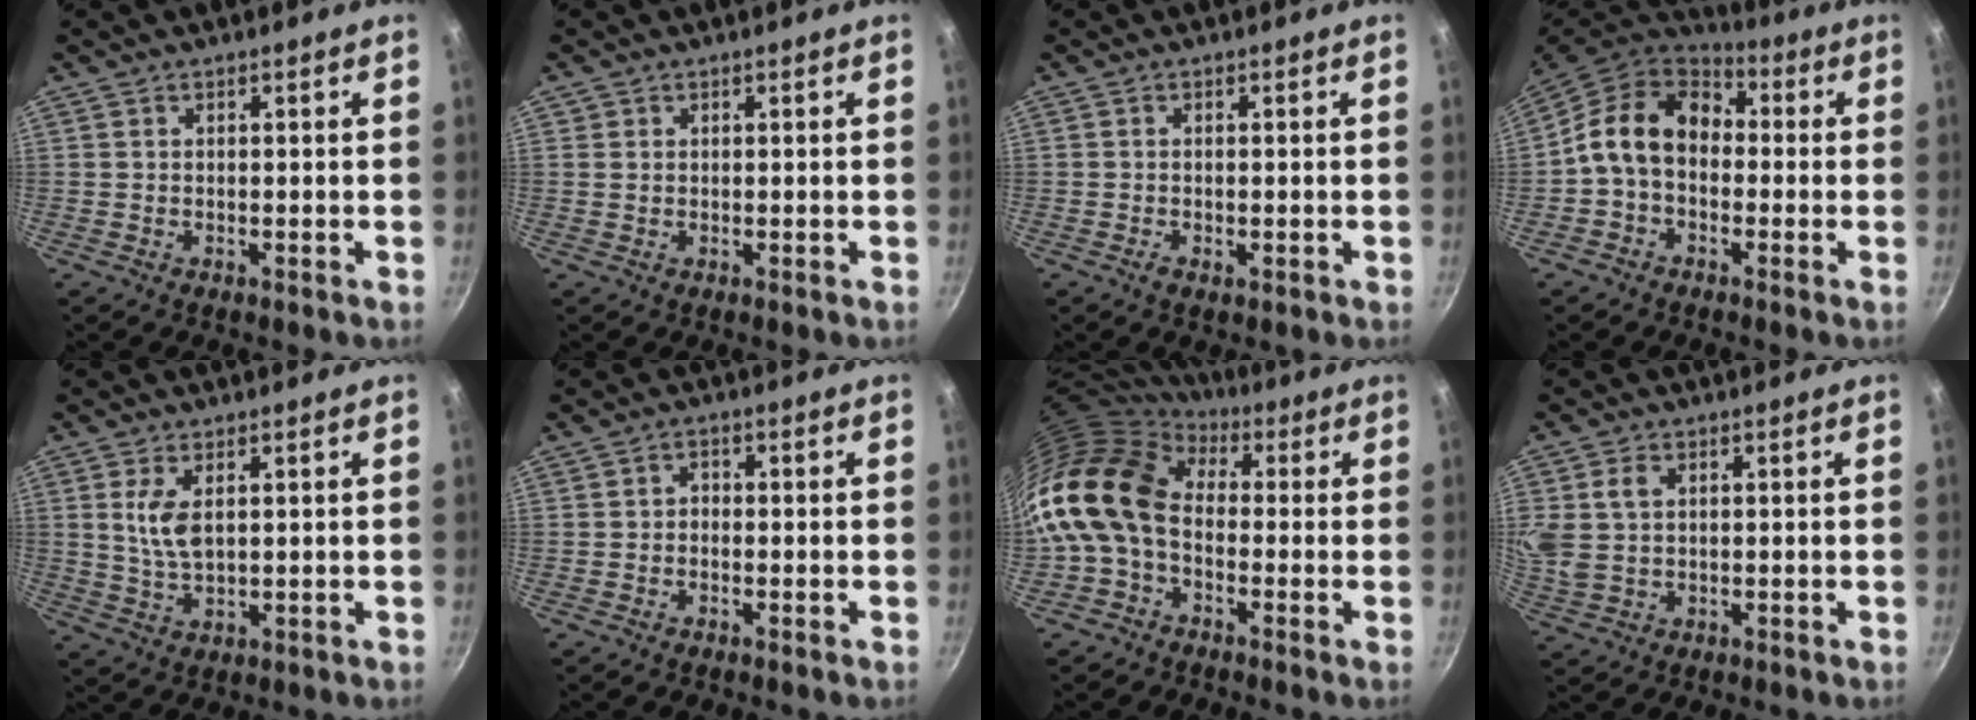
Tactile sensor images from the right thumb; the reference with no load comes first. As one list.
[{"total": 0.8, "force": [0.3, 0.8, 0.1], "torque": [0.004, 0.001, 0.002]}, {"total": 1.2, "force": [-0.4, 0.5, 1.1], "torque": [-0.019, -0.001, -0.008]}, {"total": 12.9, "force": [0.1, 9.5, 8.7], "torque": [-0.125, 0.037, -0.021]}, {"total": 5.6, "force": [1.5, 2.6, 4.7], "torque": [-0.089, -0.012, 0.032]}, {"total": 1.4, "force": [-0.6, 1.1, 0.6], "torque": [-0.006, 0.009, -0.013]}, {"total": 15.2, "force": [-0.4, 10.8, 10.7], "torque": [-0.200, 0.030, -0.027]}, {"total": 7.7, "force": [1.9, 5.6, 4.9], "torque": [-0.101, 0.000, 0.040]}]